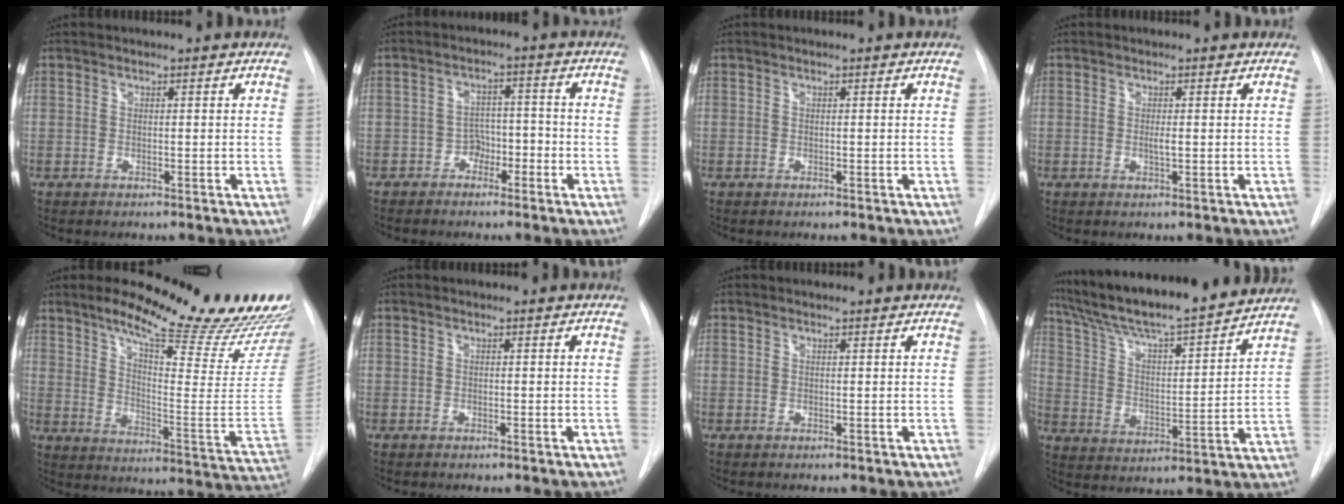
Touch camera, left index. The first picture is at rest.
{"total": 3.6, "force": [-2.3, 2.2, 1.6], "torque": [-0.017, 0.008, -0.040]}
{"total": 0.0}
{"total": 0.9, "force": [-0.1, 0.0, 0.9], "torque": [-0.021, -0.006, -0.003]}
{"total": 24.2, "force": [19.5, 2.2, 14.2], "torque": [-0.206, -0.080, 0.252]}
{"total": 0.0}
{"total": 0.5, "force": [0.5, 0.0, 0.0], "torque": [-0.005, 0.004, 0.007]}
{"total": 20.1, "force": [18.1, 0.9, 8.6], "torque": [-0.152, -0.003, 0.283]}